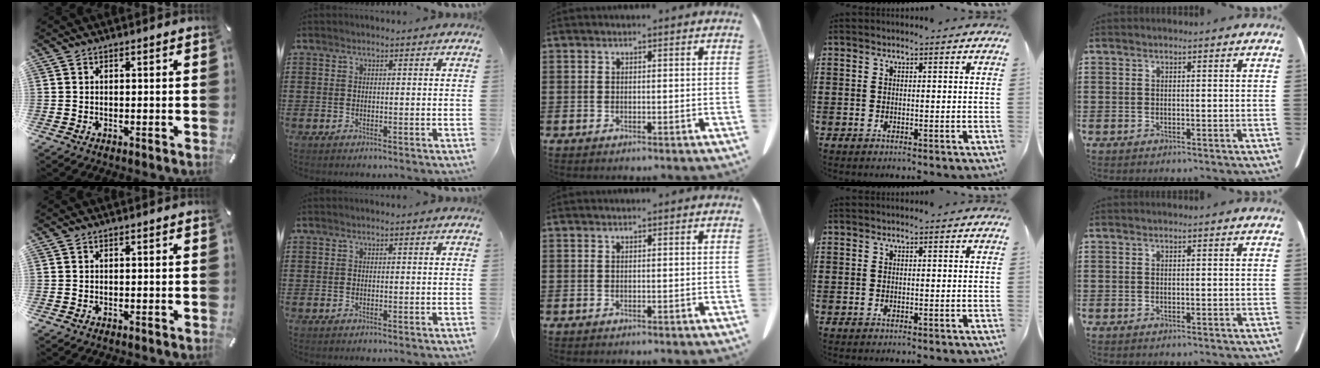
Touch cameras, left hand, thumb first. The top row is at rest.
{}